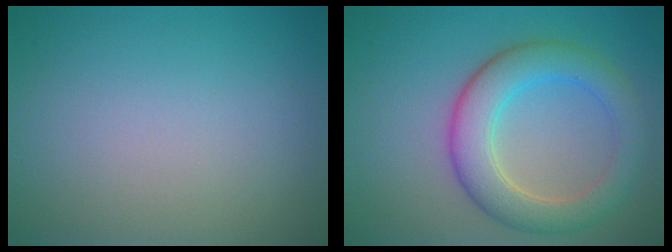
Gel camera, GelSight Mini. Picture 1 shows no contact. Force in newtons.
{"total": 5.7, "press": 5.7, "slide": 0.3}